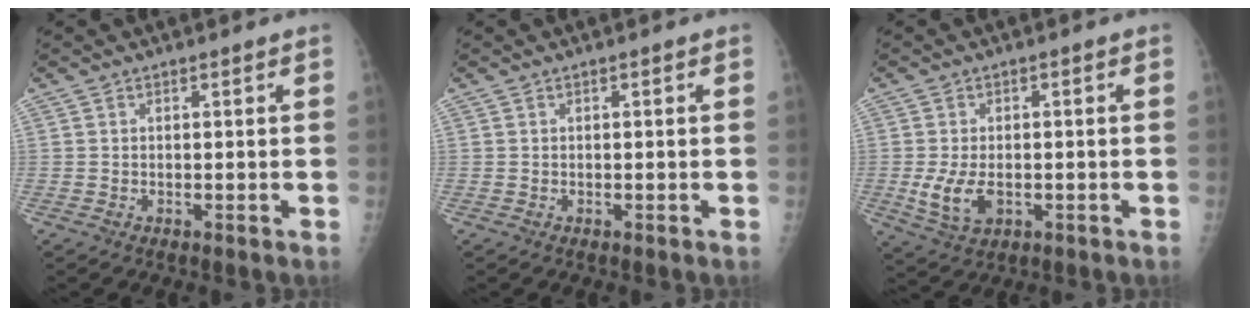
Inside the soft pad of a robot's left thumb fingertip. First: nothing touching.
{"total": 0.0}
{"total": 6.5, "force": [-1.5, 3.9, 5.0], "torque": [-0.097, -0.001, -0.019]}